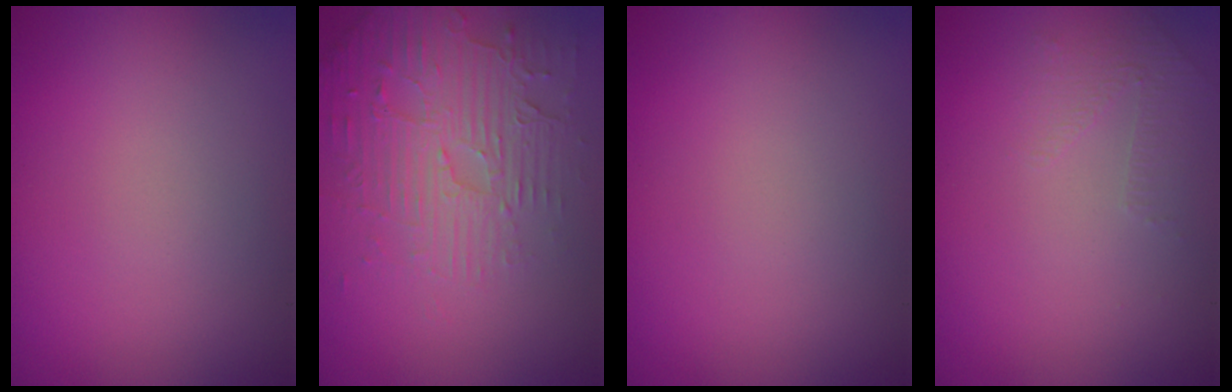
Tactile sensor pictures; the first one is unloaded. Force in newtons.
{"total": 5.9, "press": 3.7, "slide": 4.5}
{"total": 0.0}
{"total": 1.1, "press": 0.6, "slide": 1.0}